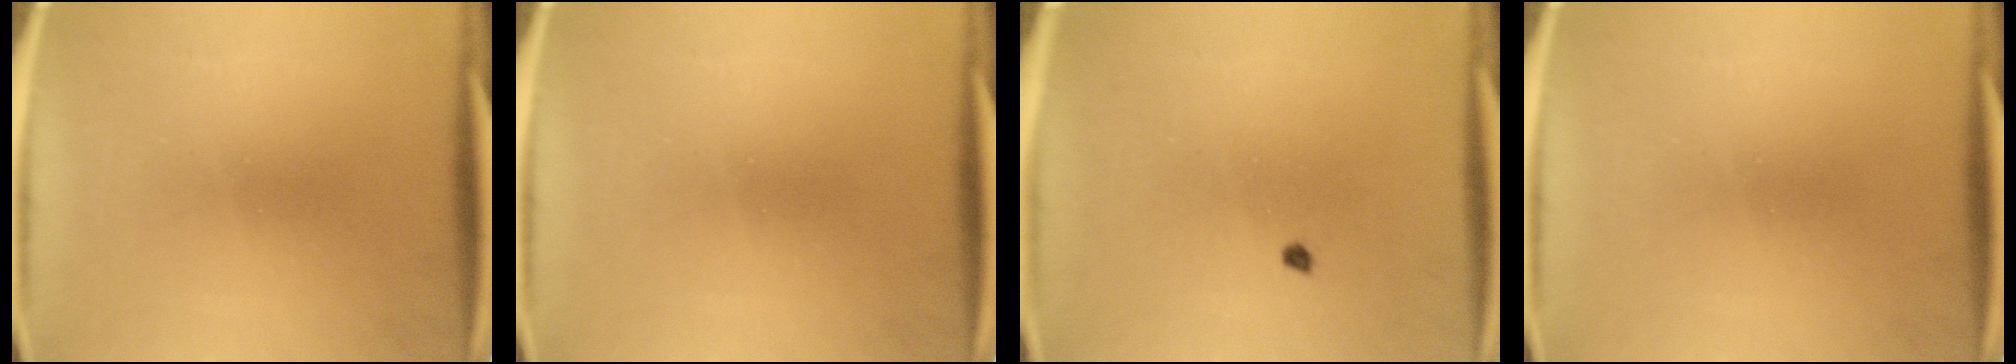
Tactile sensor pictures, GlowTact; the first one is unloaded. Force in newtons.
{"total": 0.0}
{"total": 0.6}
{"total": 0.0}